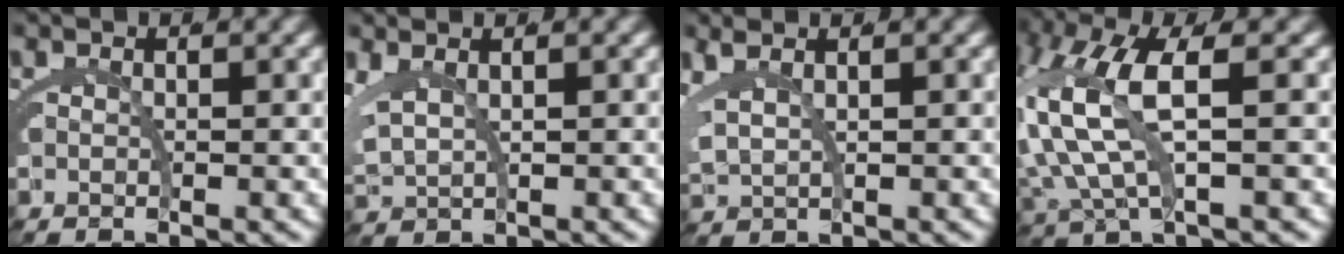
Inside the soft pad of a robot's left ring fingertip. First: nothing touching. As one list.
[{"total": 2.0, "force": [1.8, 0.6, 0.7], "torque": [-0.025, 0.004, 0.040]}, {"total": 2.2, "force": [2.0, 0.5, 0.8], "torque": [-0.024, 0.010, 0.040]}, {"total": 6.5, "force": [1.8, 2.6, 5.7], "torque": [-0.147, -0.010, 0.041]}]